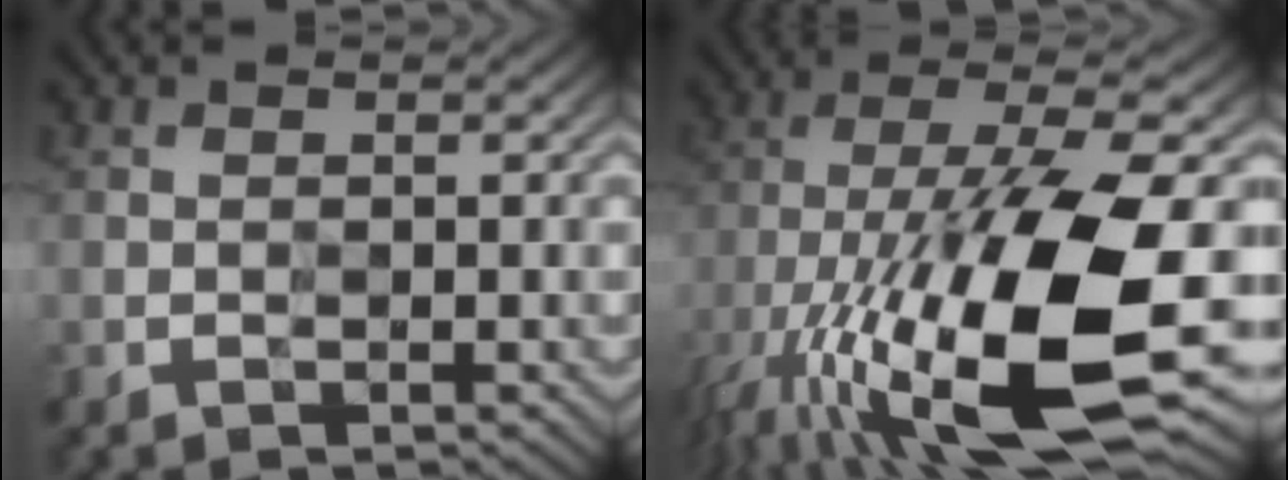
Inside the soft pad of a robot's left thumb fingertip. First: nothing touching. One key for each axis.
{"total": 17.4, "fx": -7.1, "fy": 5.9, "fz": 14.8, "tx": -0.269, "ty": 0.003, "tz": -0.134}